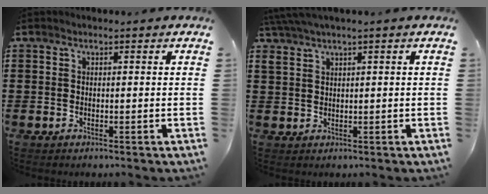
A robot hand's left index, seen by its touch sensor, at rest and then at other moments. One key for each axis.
{"total": 2.3, "fx": 1.5, "fy": 0.0, "fz": 1.8, "tx": -0.039, "ty": 0.002, "tz": 0.027}